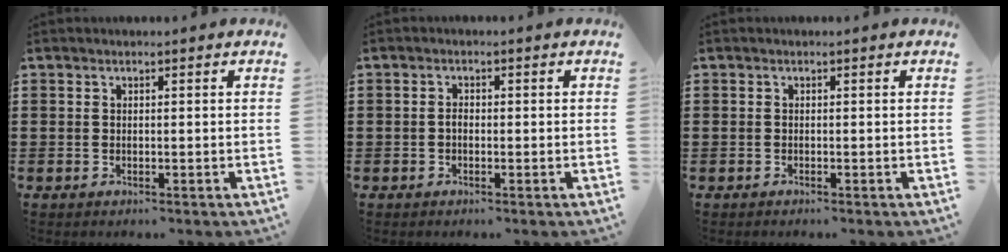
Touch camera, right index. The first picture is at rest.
{"total": 1.2, "force": [-0.2, 0.7, 0.9], "torque": [-0.017, 0.002, -0.005]}
{"total": 0.0}